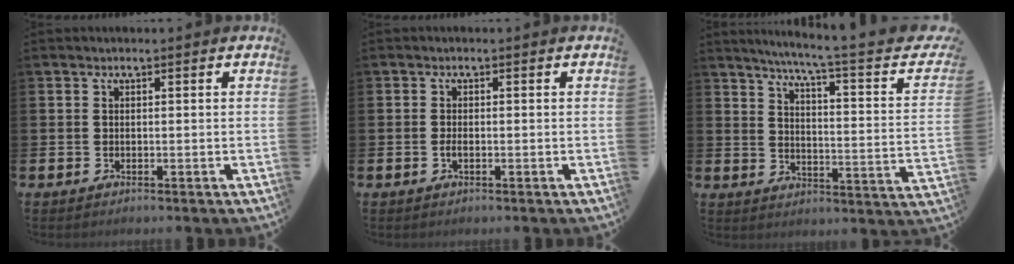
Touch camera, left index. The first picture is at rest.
{"total": 0.9, "force": [-0.3, 0.3, 0.7], "torque": [-0.020, 0.003, -0.005]}
{"total": 5.8, "force": [4.4, -0.6, 3.8], "torque": [-0.068, -0.048, 0.059]}